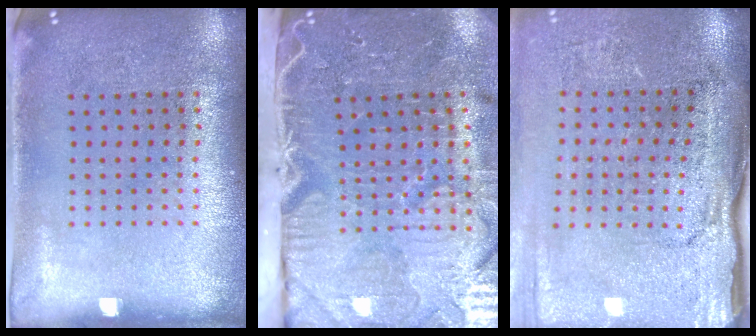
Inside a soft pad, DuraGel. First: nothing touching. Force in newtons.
{"total": 5.3, "press": 4.2, "slide": 3.2}
{"total": 4.2, "press": 3.6, "slide": 2.2}